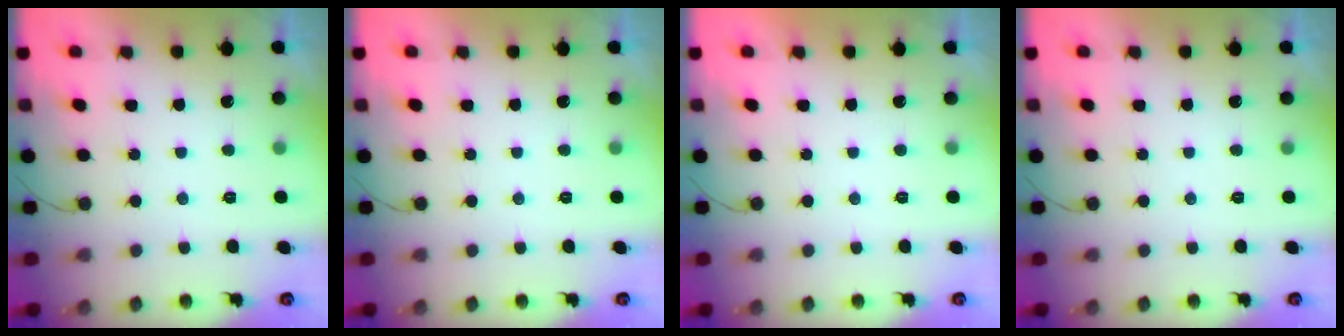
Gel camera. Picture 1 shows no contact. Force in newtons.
{"total": 0.0}
{"total": 1.8, "press": 1.8, "slide": 0.0}
{"total": 0.0}